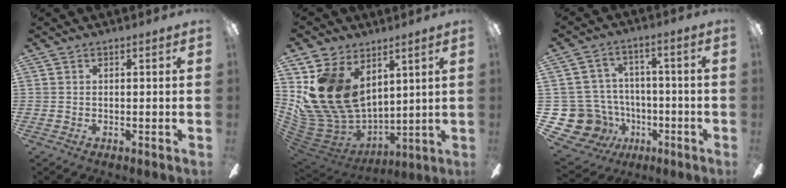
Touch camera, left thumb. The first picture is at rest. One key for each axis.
{"total": 18.6, "fx": 6.4, "fy": 13.6, "fz": 10.9, "tx": -0.266, "ty": -0.039, "tz": 0.125}
{"total": 15.0, "fx": -4.8, "fy": 13.2, "fz": 5.1, "tx": -0.137, "ty": 0.024, "tz": -0.069}